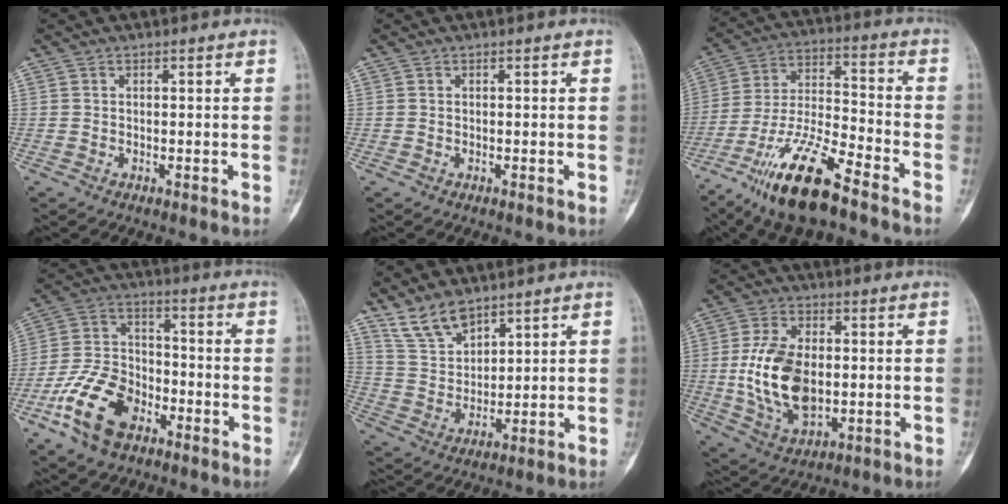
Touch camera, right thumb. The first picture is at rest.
{"total": 0.0}
{"total": 17.0, "force": [-11.4, 4.1, 12.0], "torque": [-0.228, 0.061, -0.209]}
{"total": 14.1, "force": [-7.4, 8.6, 8.5], "torque": [-0.155, 0.044, -0.146]}
{"total": 8.1, "force": [6.4, 3.5, 3.4], "torque": [-0.054, -0.033, 0.137]}
{"total": 15.1, "force": [-0.5, 9.1, 12.1], "torque": [-0.223, -0.002, 0.001]}